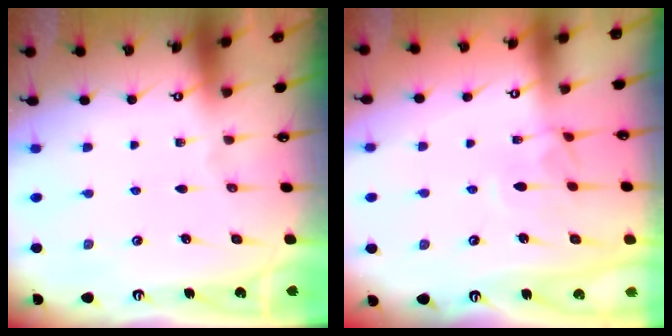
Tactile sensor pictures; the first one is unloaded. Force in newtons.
{"total": 3.9, "press": 3.9, "slide": 0.2}